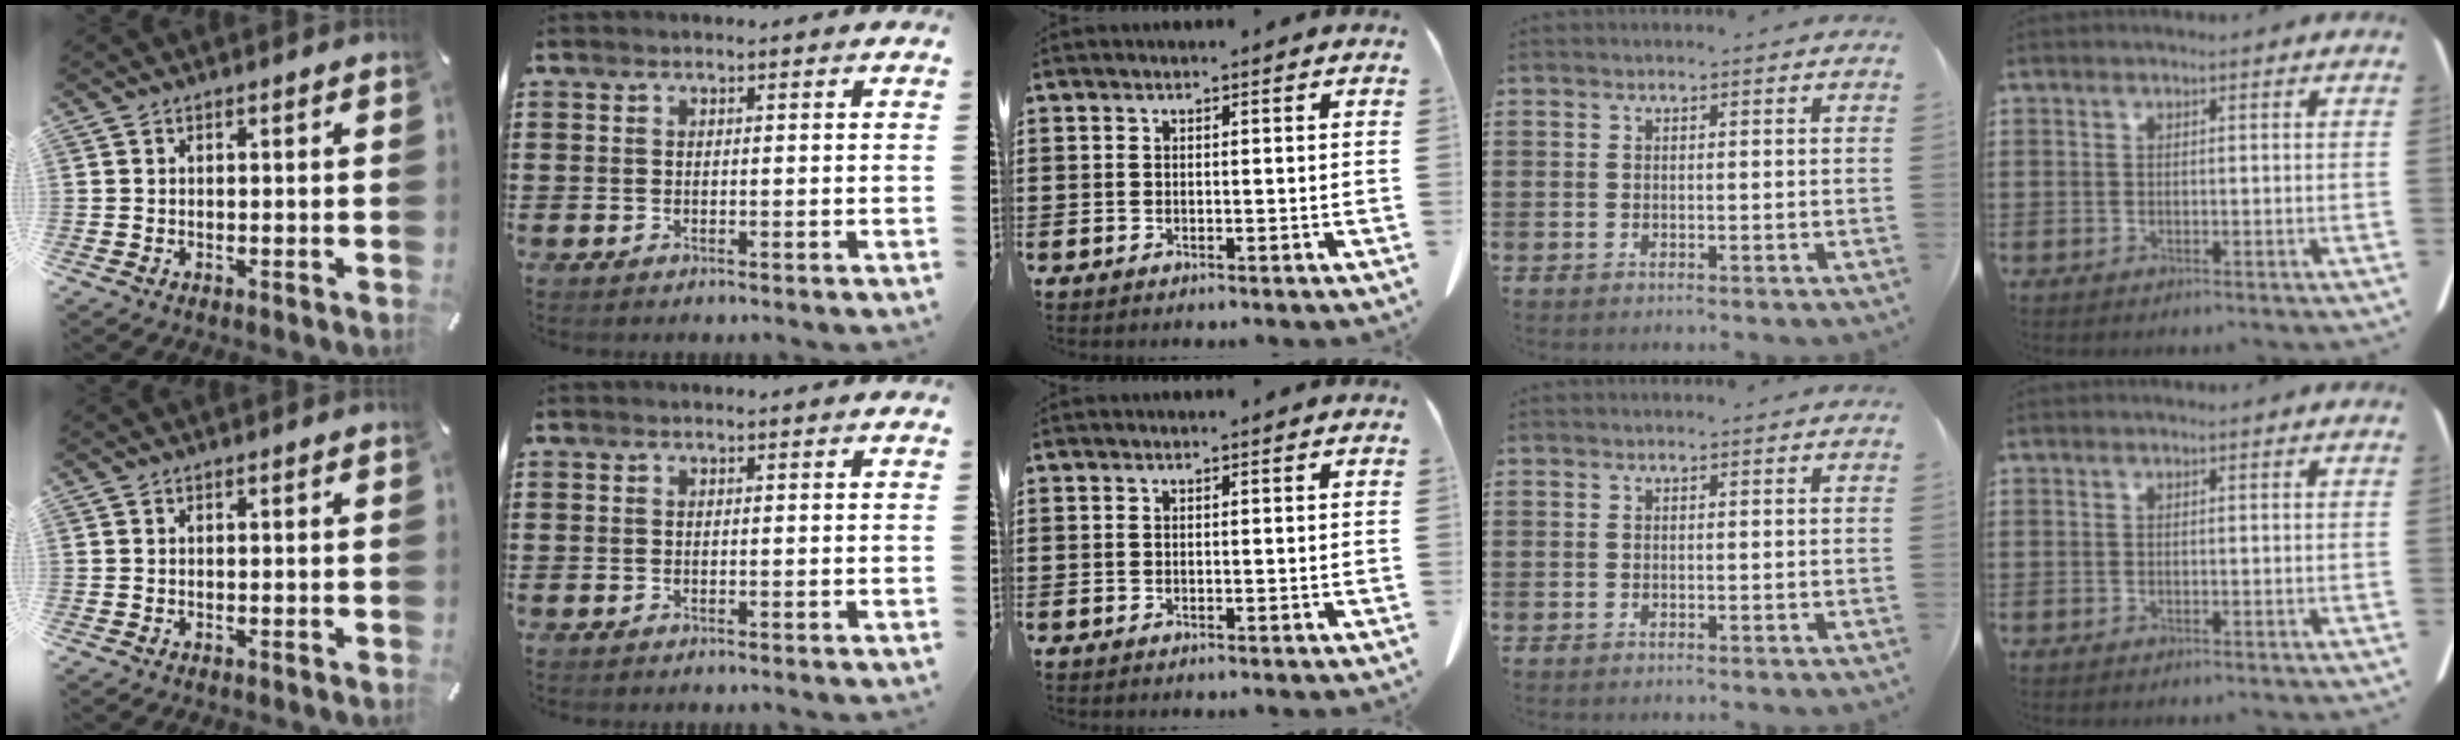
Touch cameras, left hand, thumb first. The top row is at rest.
{}